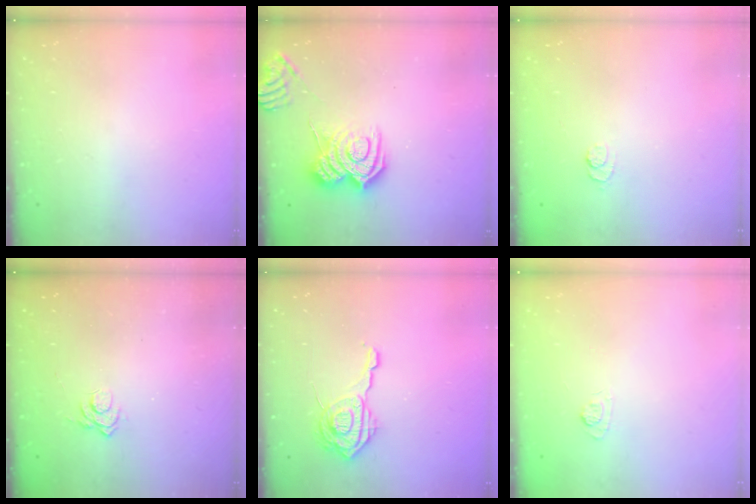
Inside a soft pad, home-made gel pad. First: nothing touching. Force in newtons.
{"total": 8.6, "press": 8.5, "slide": 1.2}
{"total": 2.4, "press": 2.0, "slide": 1.4}
{"total": 2.8, "press": 2.4, "slide": 1.4}
{"total": 13.0, "press": 12.9, "slide": 1.3}
{"total": 2.2, "press": 1.8, "slide": 1.3}